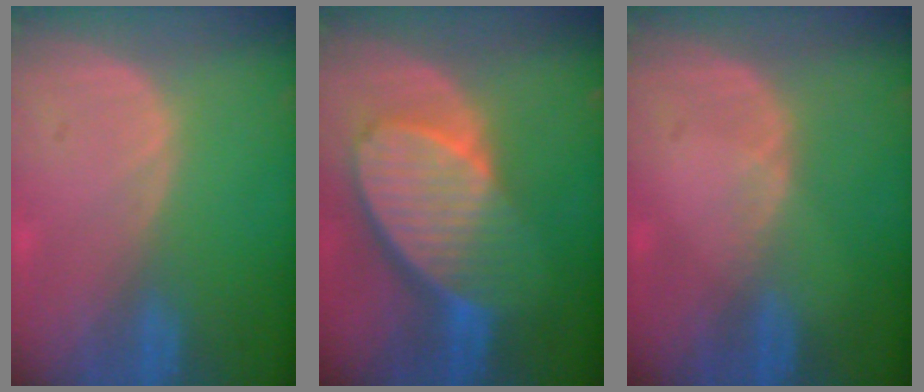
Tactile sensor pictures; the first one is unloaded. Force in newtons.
{"total": 10.2, "press": 9.0, "slide": 4.9}
{"total": 1.1, "press": 0.8, "slide": 0.8}